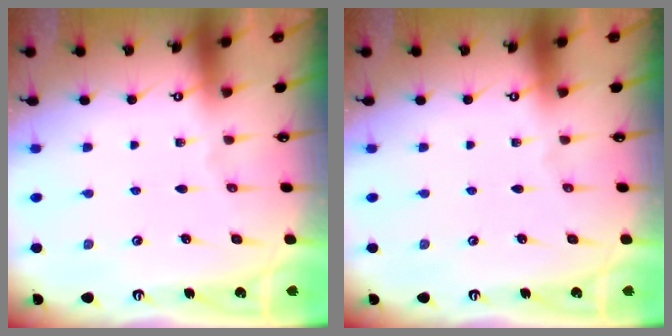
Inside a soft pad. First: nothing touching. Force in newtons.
{"total": 0.0}